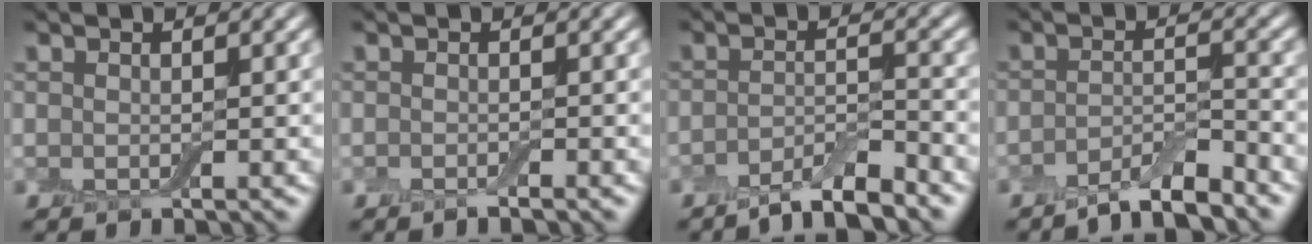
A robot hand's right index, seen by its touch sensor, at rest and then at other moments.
{"total": 0.8, "force": [-0.6, 0.0, 0.5], "torque": [-0.007, -0.001, -0.011]}
{"total": 4.3, "force": [-3.4, 0.8, 2.6], "torque": [-0.041, 0.002, -0.062]}
{"total": 4.2, "force": [-3.4, 0.7, 2.4], "torque": [-0.039, 0.002, -0.062]}